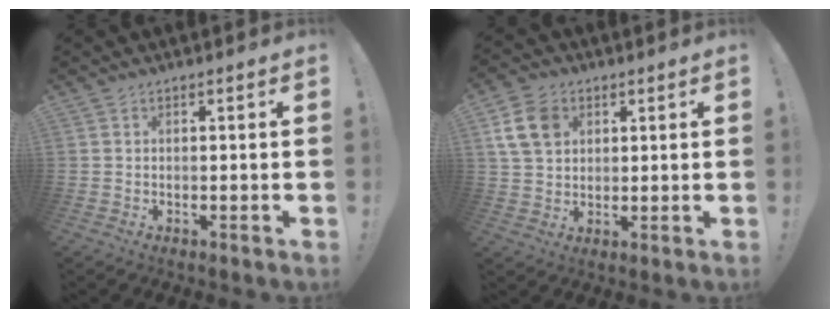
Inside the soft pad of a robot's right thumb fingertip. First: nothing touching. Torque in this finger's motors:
{"motor_torque": [-0.01, 0.04, 0.51, 0.33, 0.00]}